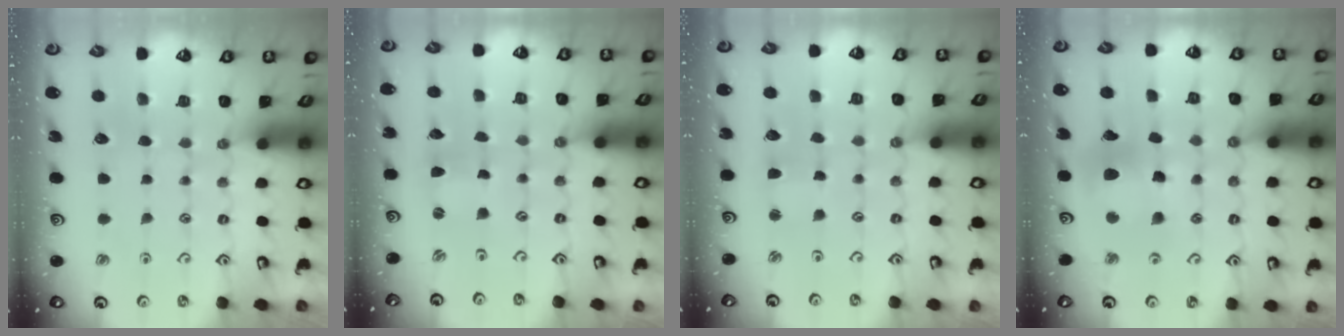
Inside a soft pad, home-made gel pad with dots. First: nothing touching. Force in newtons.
{"total": 0.0}
{"total": 2.5, "press": 2.5, "slide": 0.3}
{"total": 9.8, "press": 9.7, "slide": 1.2}